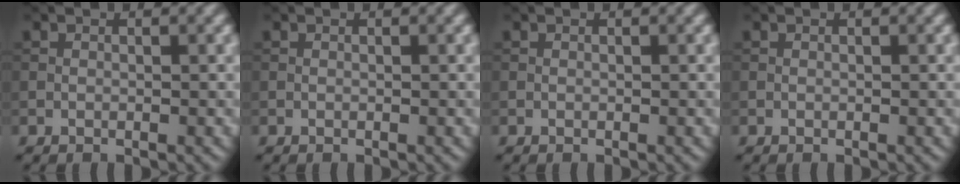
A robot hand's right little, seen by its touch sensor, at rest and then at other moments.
{"total": 0.0}
{"total": 0.0}
{"total": 0.0}